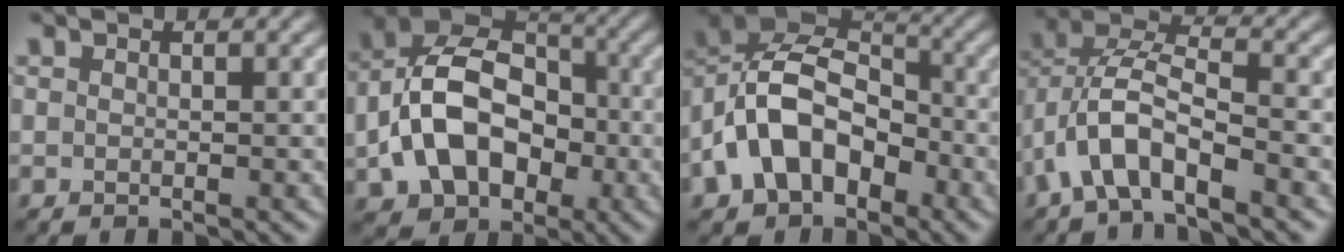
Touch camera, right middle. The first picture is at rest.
{"total": 10.2, "force": [-1.7, 7.2, 7.0], "torque": [-0.137, 0.005, -0.035]}
{"total": 10.3, "force": [-3.4, 6.8, 7.0], "torque": [-0.129, 0.017, -0.075]}
{"total": 6.7, "force": [-3.2, 2.7, 5.2], "torque": [-0.110, 0.010, -0.066]}